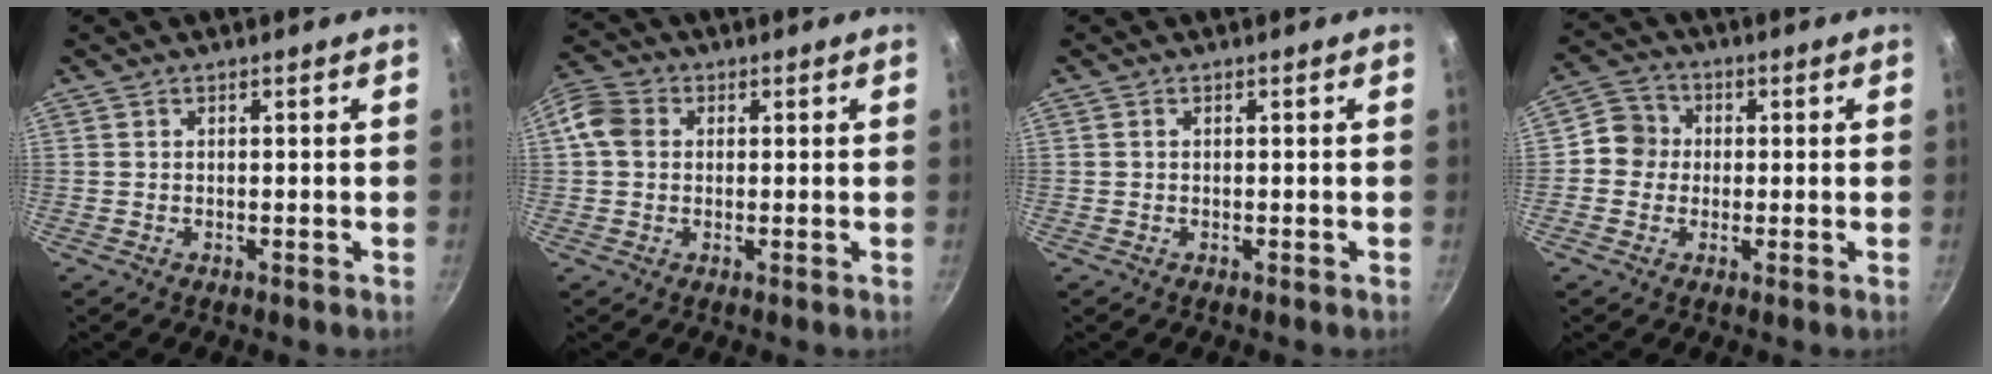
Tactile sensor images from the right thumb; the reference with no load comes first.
{"total": 7.2, "force": [0.9, 5.9, 4.0], "torque": [-0.070, 0.016, 0.002]}
{"total": 0.0}
{"total": 6.0, "force": [-0.1, 5.7, 2.0], "torque": [0.000, 0.013, -0.022]}